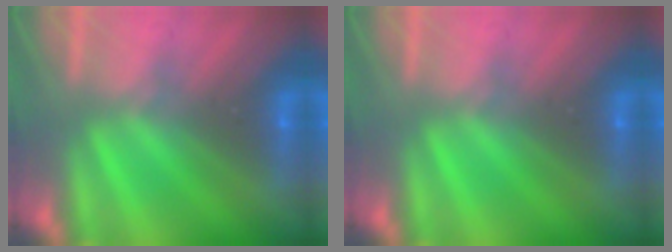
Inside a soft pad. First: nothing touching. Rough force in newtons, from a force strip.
{"total": 0.0}